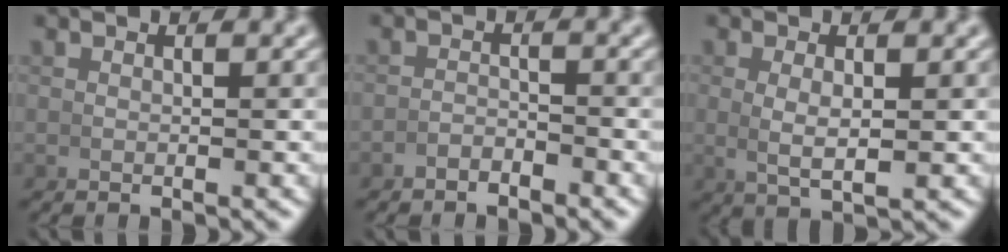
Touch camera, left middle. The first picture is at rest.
{"total": 2.1, "force": [-2.1, 0.5, 0.1], "torque": [0.003, -0.002, -0.040]}
{"total": 2.9, "force": [0.5, 1.0, 2.7], "torque": [-0.052, -0.008, 0.017]}